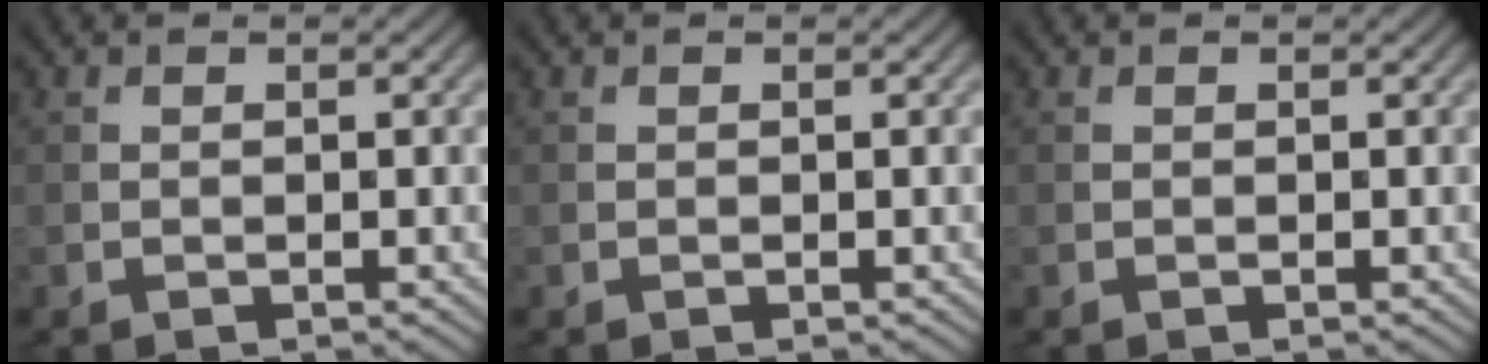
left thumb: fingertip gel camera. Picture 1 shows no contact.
{"total": 0.0}
{"total": 0.0}